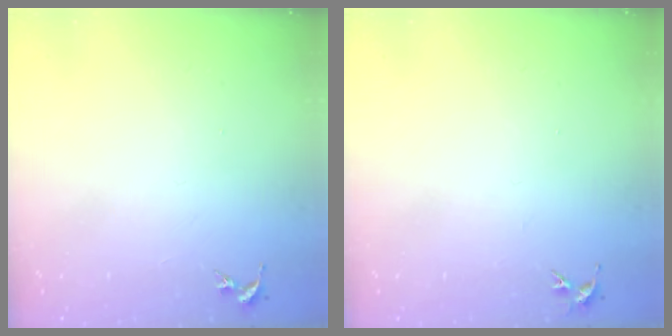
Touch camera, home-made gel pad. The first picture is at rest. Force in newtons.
{"total": 3.6, "press": 3.5, "slide": 0.4}